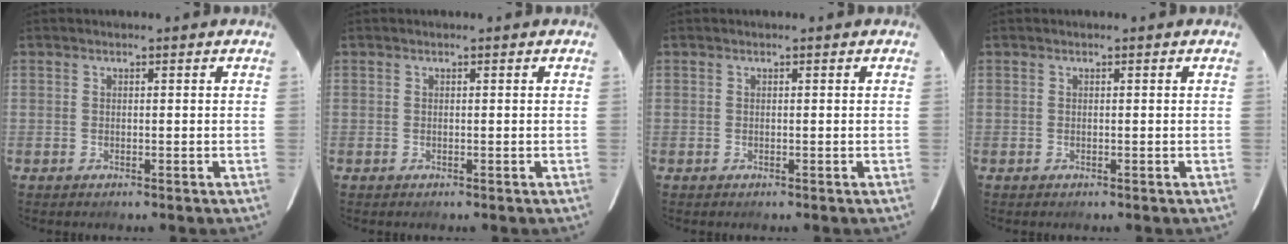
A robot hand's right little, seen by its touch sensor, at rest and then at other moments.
{"total": 0.0}
{"total": 0.0}
{"total": 0.0}